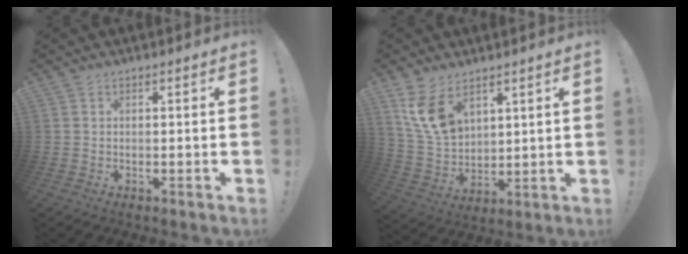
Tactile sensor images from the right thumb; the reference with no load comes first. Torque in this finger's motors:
{"motor_torque": [1.17, 1.30, 0.51, 0.21, 0.03]}